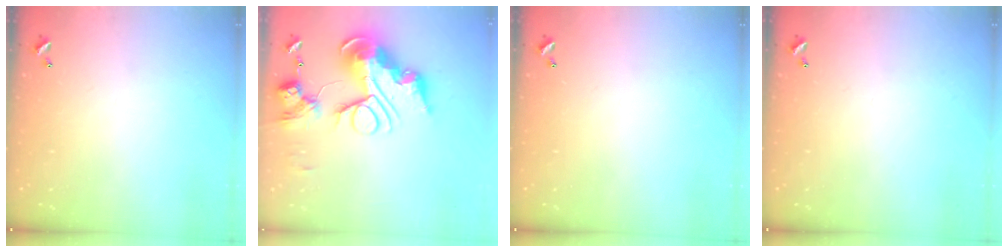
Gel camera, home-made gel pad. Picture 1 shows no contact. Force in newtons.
{"total": 0.7, "press": 0.7, "slide": 0.0}
{"total": 0.0}
{"total": 0.0}